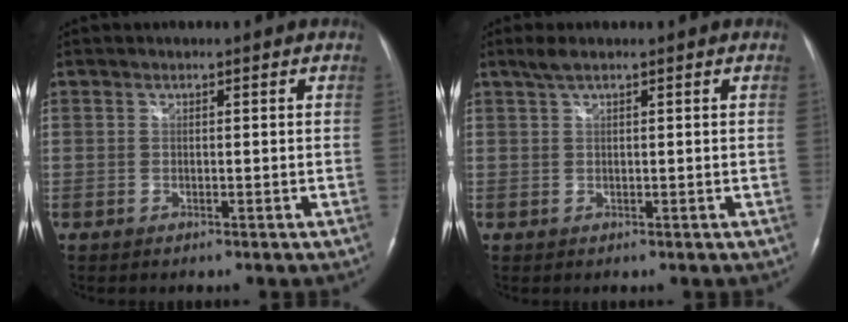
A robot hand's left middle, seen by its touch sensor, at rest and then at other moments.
{"total": 1.9, "force": [1.4, 0.2, 1.3], "torque": [-0.036, 0.013, 0.029]}